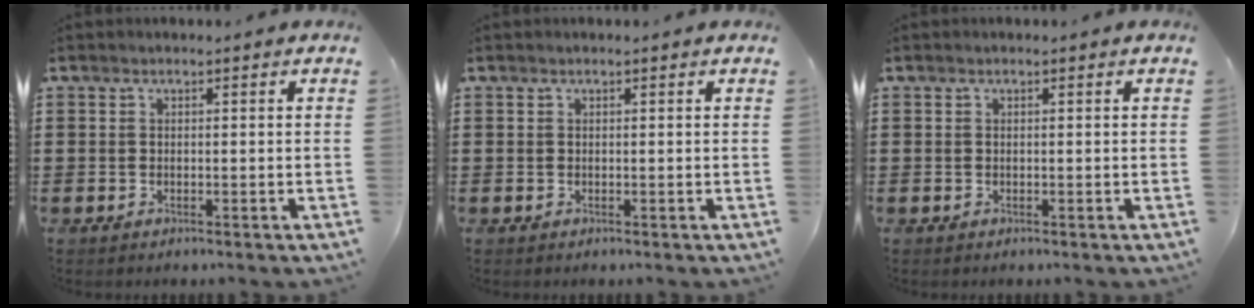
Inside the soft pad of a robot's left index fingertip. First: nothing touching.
{"total": 0.0}
{"total": 0.0}